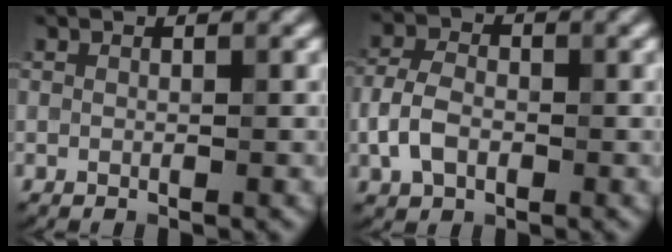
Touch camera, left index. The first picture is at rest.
{"total": 3.6, "force": [-1.1, 2.3, 2.5], "torque": [-0.058, 0.007, -0.025]}